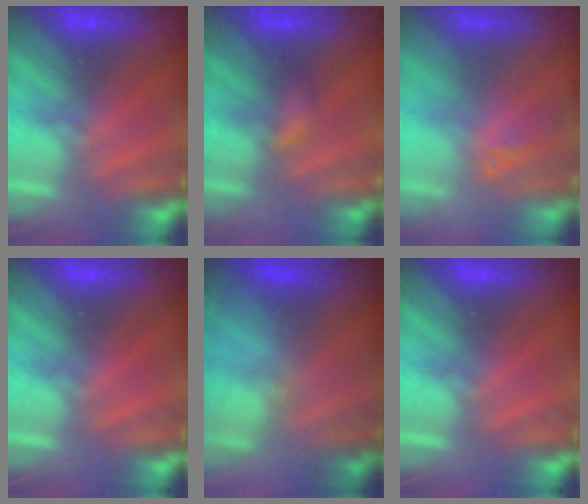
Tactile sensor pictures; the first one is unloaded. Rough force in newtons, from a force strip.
{"total": 2.2}
{"total": 1.1}
{"total": 0.0}
{"total": 8.0}
{"total": 0.0}